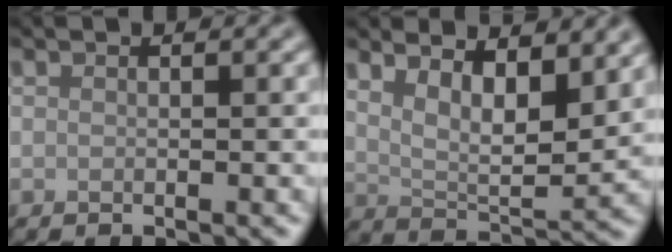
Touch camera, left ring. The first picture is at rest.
{"total": 7.2, "force": [3.7, 2.6, 5.5], "torque": [-0.095, -0.005, 0.067]}